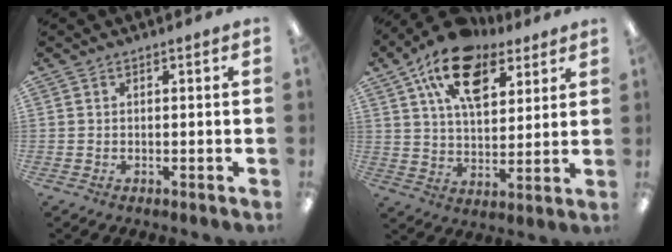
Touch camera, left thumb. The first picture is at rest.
{"total": 17.2, "force": [10.7, 9.1, 9.8], "torque": [-0.170, -0.044, 0.192]}